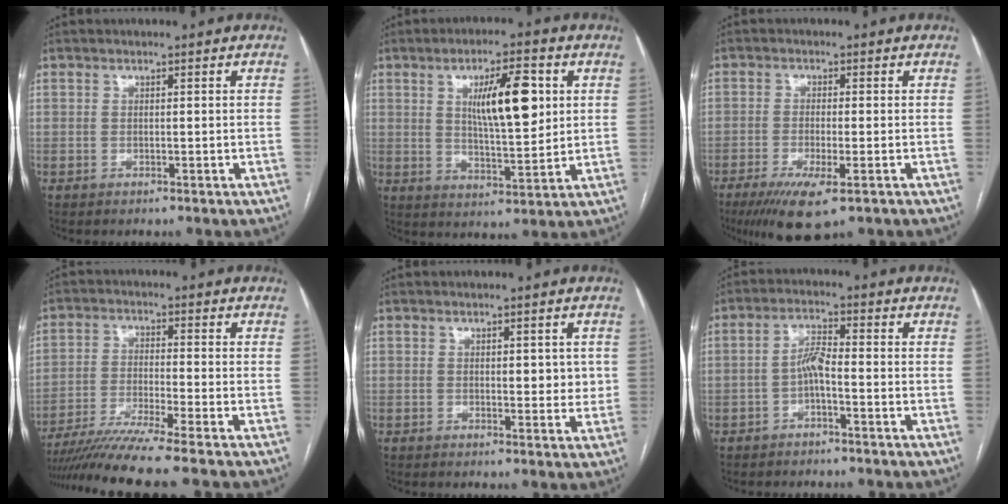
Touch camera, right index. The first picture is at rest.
{"total": 10.8, "force": [3.1, 2.7, 10.0], "torque": [-0.165, 0.001, 0.054]}
{"total": 7.5, "force": [-4.3, 1.2, 6.1], "torque": [-0.107, -0.022, -0.071]}
{"total": 10.5, "force": [-8.7, -2.1, 5.5], "torque": [-0.084, -0.034, -0.149]}
{"total": 3.4, "force": [0.6, 1.7, 2.9], "torque": [-0.029, -0.005, 0.007]}
{"total": 3.5, "force": [-1.1, 0.8, 3.2], "torque": [-0.061, 0.010, -0.021]}